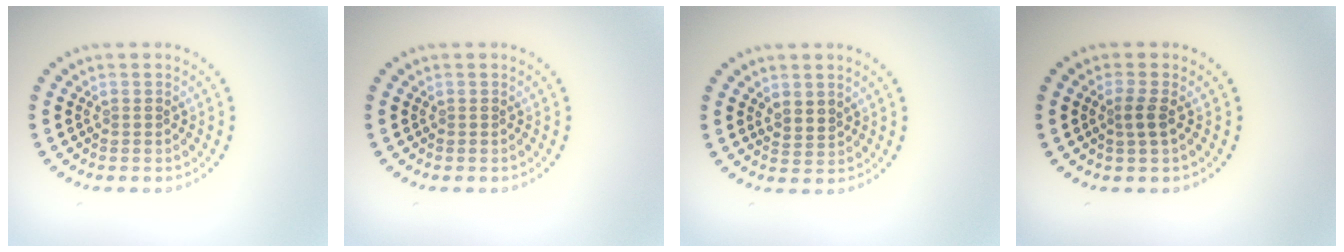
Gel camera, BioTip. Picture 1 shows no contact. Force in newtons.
{"total": 0.0}
{"total": 1.5, "press": 1.3, "slide": 0.9}
{"total": 1.4, "press": 1.1, "slide": 0.9}